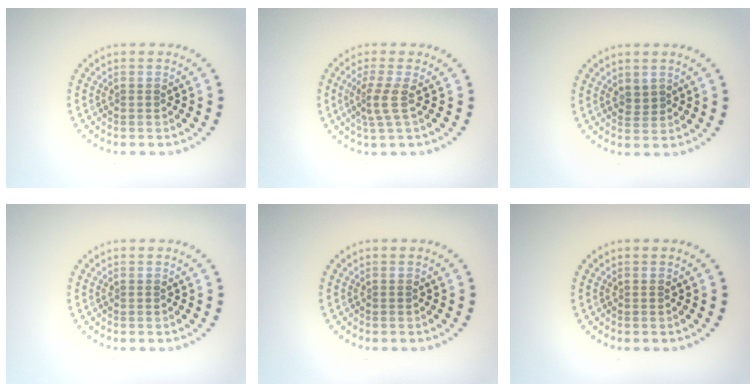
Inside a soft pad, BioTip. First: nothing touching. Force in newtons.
{"total": 2.4, "press": 1.7, "slide": 1.7}
{"total": 0.8, "press": 0.6, "slide": 0.6}
{"total": 0.0}
{"total": 0.0}
{"total": 0.0}